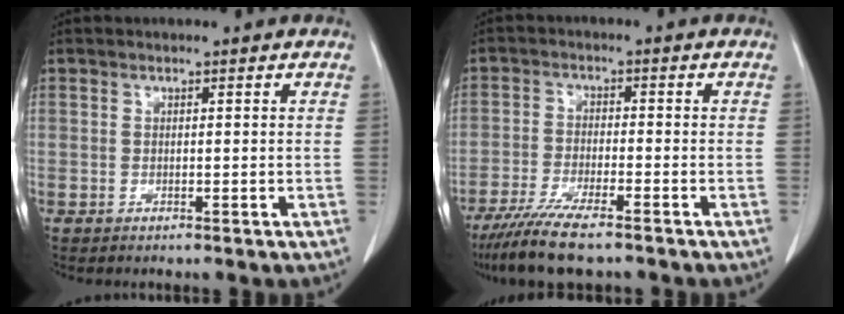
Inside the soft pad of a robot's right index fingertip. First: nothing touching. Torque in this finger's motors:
{"motor_torque": [1.08, -1.06, 0.45, 0.14]}